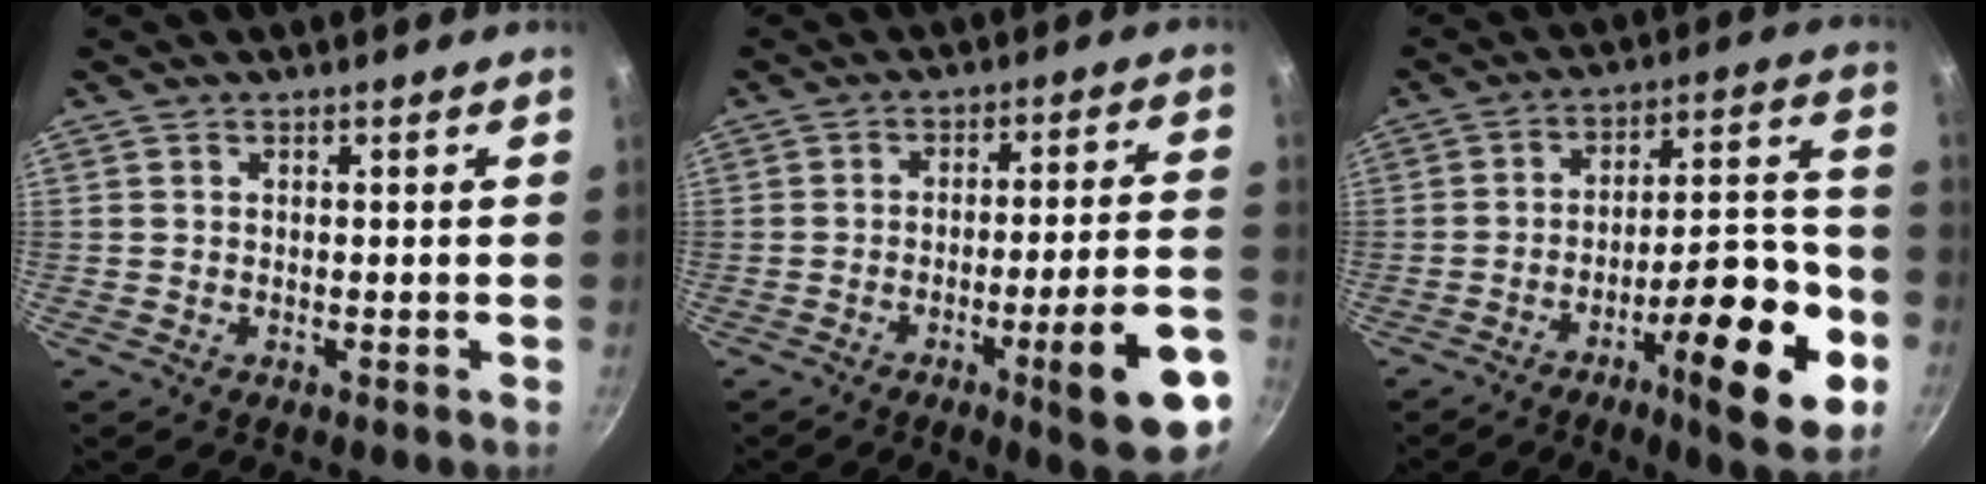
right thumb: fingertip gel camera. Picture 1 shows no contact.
{"total": 14.2, "force": [-6.7, 2.1, 12.4], "torque": [-0.157, 0.038, -0.088]}
{"total": 19.4, "force": [-8.2, 5.4, 16.7], "torque": [-0.210, 0.050, -0.123]}